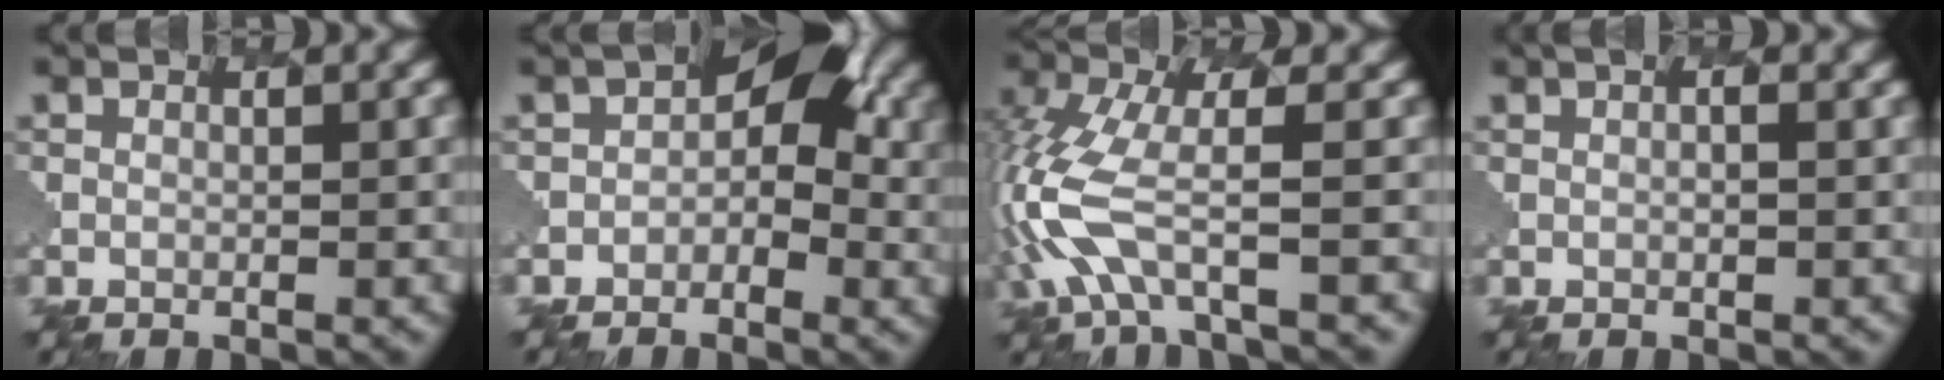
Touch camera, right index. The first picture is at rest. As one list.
[{"total": 1.7, "force": [0.4, 1.7, 0.0], "torque": [-0.015, 0.011, -0.031]}, {"total": 5.6, "force": [-2.3, 2.2, 4.6], "torque": [-0.163, 0.011, -0.070]}, {"total": 1.8, "force": [0.6, 0.9, 1.4], "torque": [-0.010, 0.011, -0.010]}]